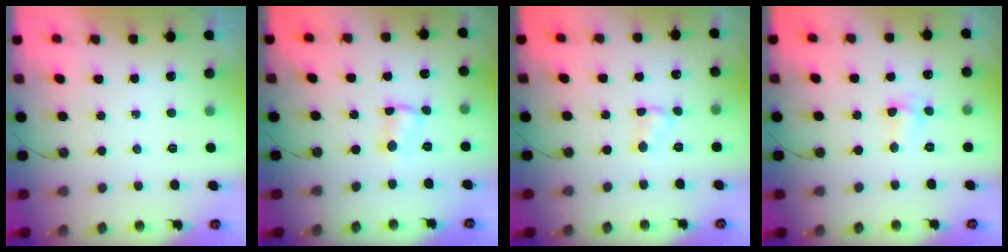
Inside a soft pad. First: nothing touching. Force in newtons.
{"total": 1.3, "press": 1.3, "slide": 0.5}
{"total": 2.7, "press": 2.7, "slide": 0.3}
{"total": 2.9, "press": 2.8, "slide": 0.7}